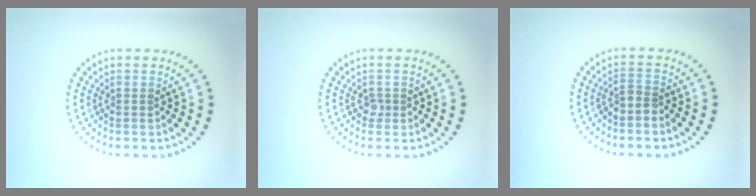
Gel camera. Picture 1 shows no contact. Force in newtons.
{"total": 0.8, "press": 0.6, "slide": 0.5}
{"total": 1.6, "press": 1.2, "slide": 1.0}